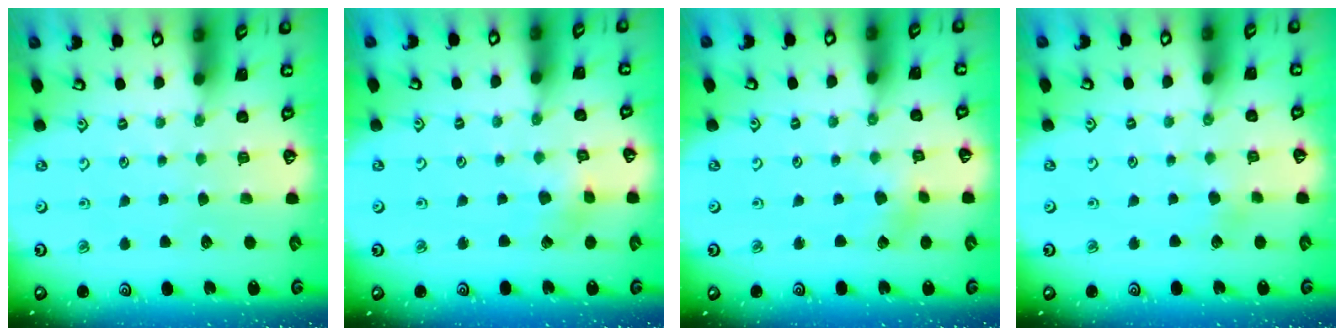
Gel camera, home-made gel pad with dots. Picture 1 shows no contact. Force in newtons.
{"total": 2.3, "press": 2.2, "slide": 0.4}
{"total": 2.7, "press": 2.6, "slide": 0.6}
{"total": 2.5, "press": 2.5, "slide": 0.2}